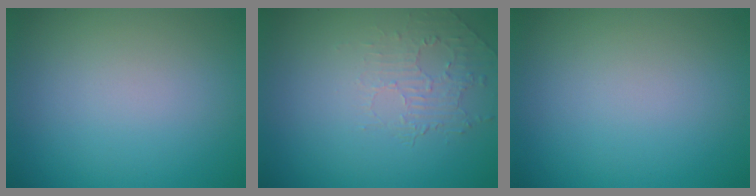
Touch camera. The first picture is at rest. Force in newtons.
{"total": 2.0, "press": 0.6, "slide": 1.9}
{"total": 0.0}